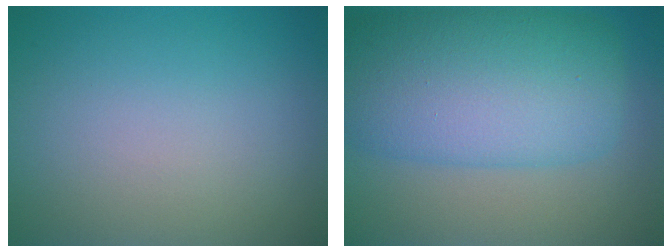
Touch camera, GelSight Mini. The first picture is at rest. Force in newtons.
{"total": 11.1, "press": 11.1, "slide": 0.1}